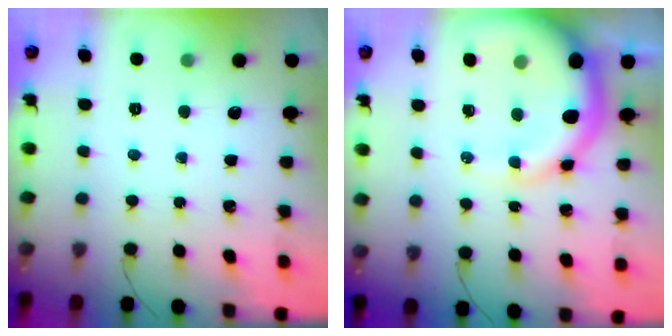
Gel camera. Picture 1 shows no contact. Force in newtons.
{"total": 13.3, "press": 12.9, "slide": 3.3}